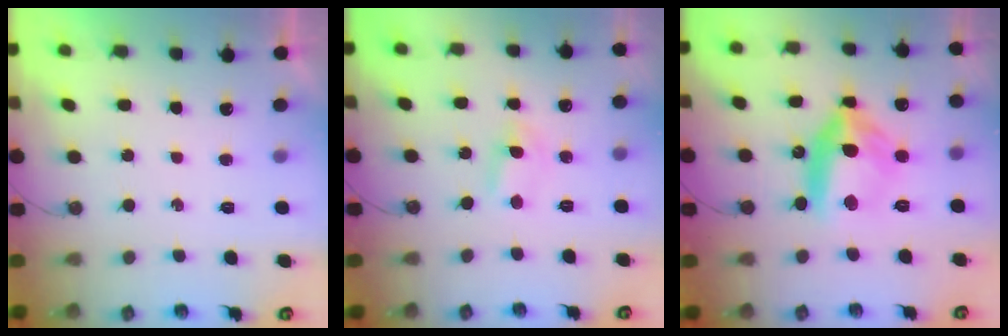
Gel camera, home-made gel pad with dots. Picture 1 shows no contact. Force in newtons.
{"total": 1.4, "press": 1.4, "slide": 0.2}
{"total": 12.4, "press": 12.3, "slide": 1.6}